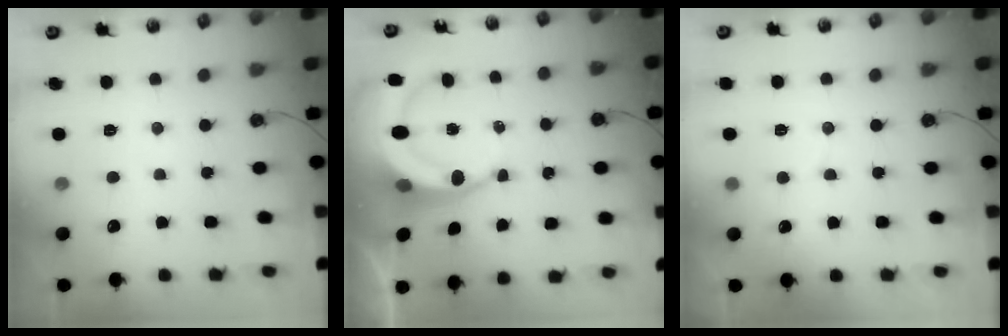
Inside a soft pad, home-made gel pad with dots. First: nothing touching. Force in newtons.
{"total": 9.9, "press": 9.8, "slide": 1.3}
{"total": 2.9, "press": 2.7, "slide": 1.1}